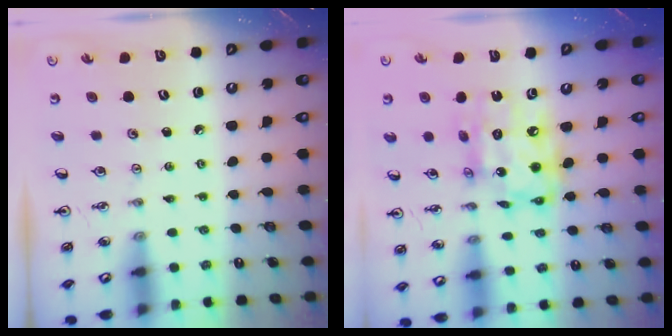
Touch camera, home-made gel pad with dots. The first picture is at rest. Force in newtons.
{"total": 14.1, "press": 14.1, "slide": 1.0}